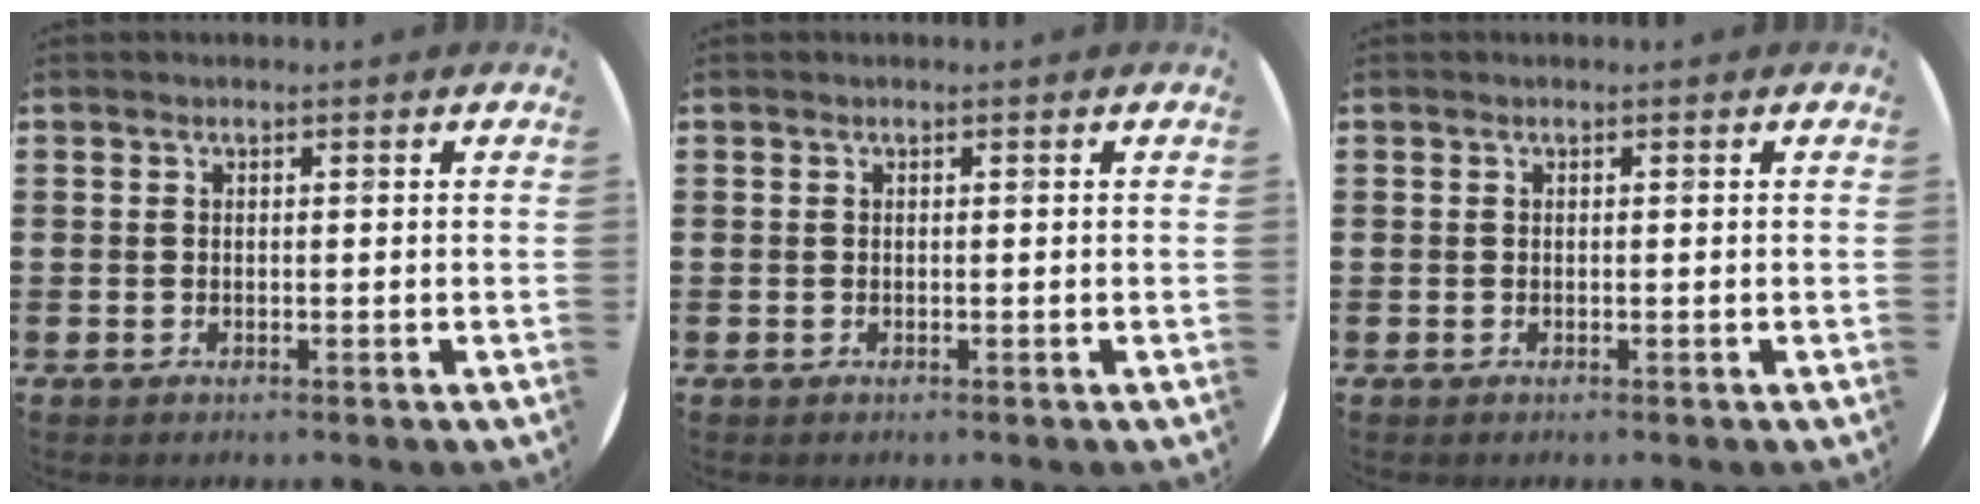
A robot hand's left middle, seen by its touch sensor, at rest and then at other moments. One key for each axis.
{"total": 0.0}
{"total": 0.0}